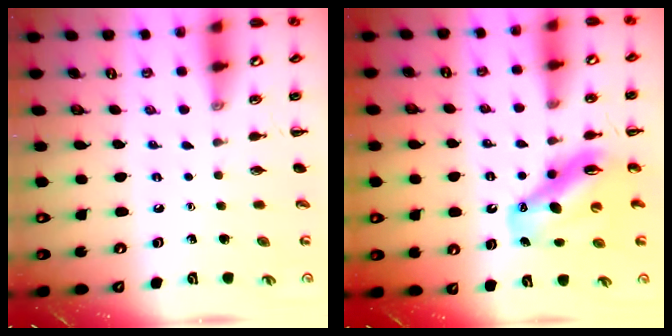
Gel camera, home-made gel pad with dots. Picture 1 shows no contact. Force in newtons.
{"total": 12.7, "press": 12.2, "slide": 3.7}